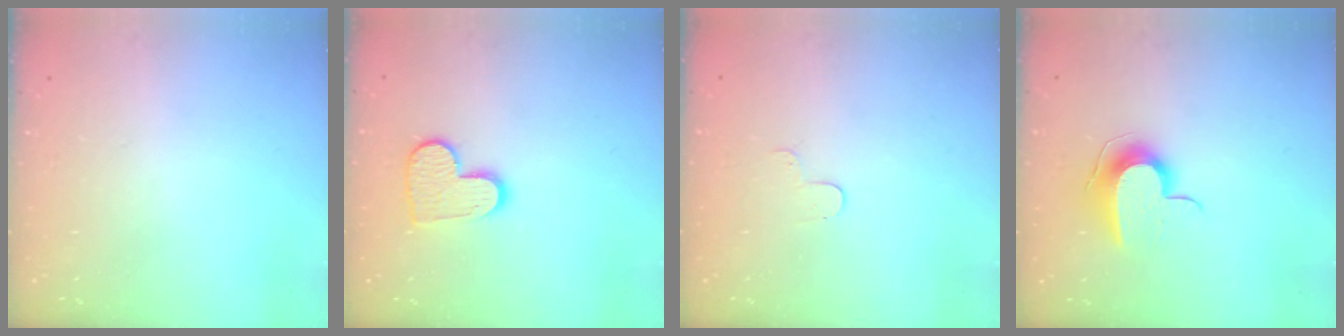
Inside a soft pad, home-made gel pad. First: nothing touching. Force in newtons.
{"total": 9.6, "press": 9.6, "slide": 0.6}
{"total": 3.4, "press": 3.4, "slide": 0.4}
{"total": 9.0, "press": 9.0, "slide": 0.5}